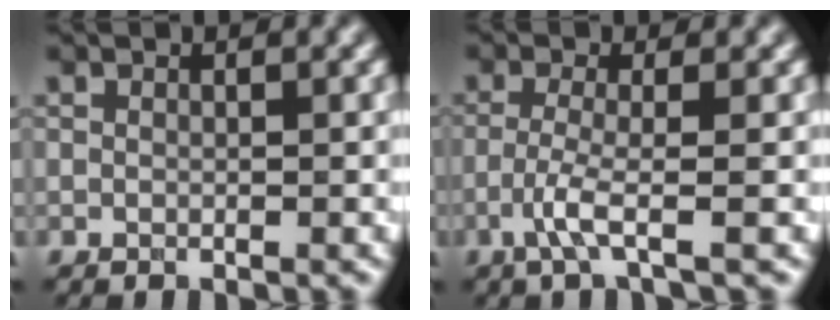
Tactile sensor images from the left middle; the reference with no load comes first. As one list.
[{"total": 2.5, "force": [-1.4, 0.0, 2.1], "torque": [-0.053, 0.000, -0.031]}]